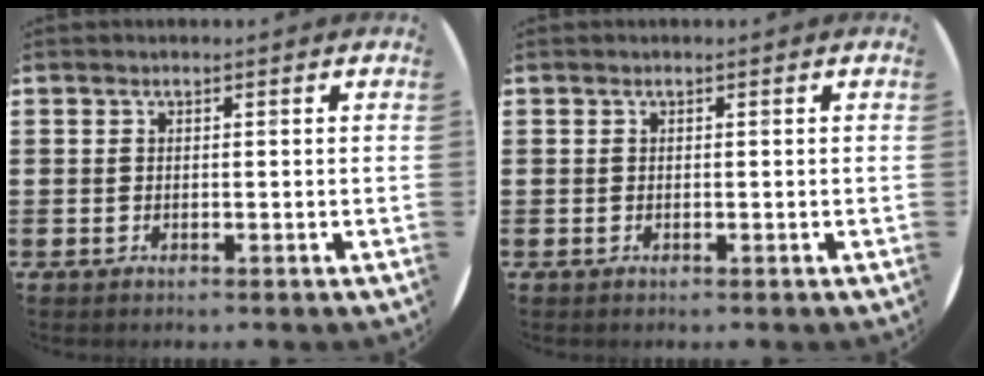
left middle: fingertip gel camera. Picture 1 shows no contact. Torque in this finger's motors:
{"motor_torque": [0.20, -0.12, -0.02, -0.01]}